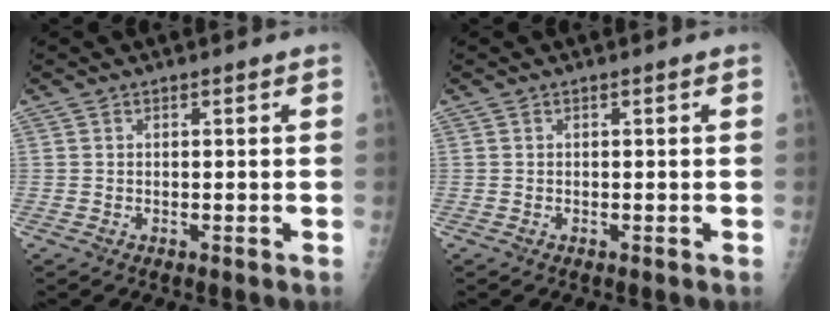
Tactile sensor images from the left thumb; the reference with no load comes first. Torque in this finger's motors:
{"motor_torque": [-0.01, 0.01, -0.07, -0.04, 0.00]}